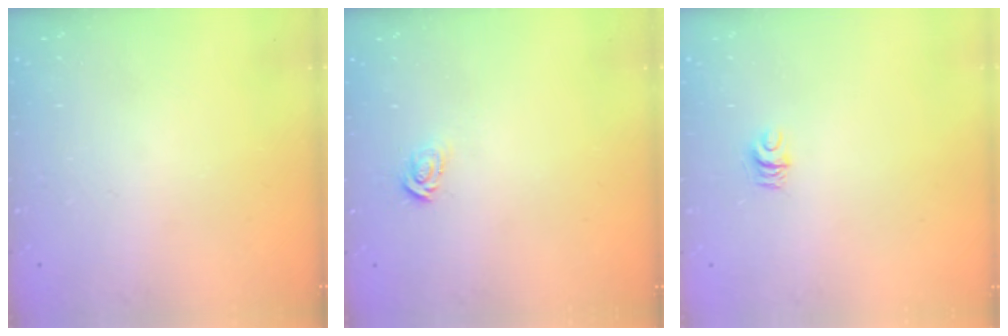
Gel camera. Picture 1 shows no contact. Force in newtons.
{"total": 2.9, "press": 2.9, "slide": 0.2}
{"total": 4.6, "press": 4.5, "slide": 0.5}